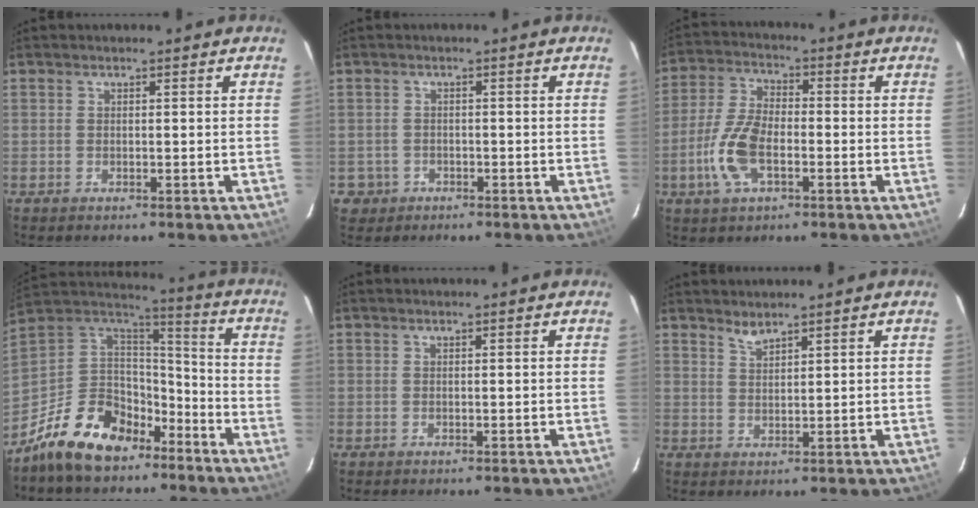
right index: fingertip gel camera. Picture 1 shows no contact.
{"total": 3.4, "force": [-1.2, 3.2, 0.3], "torque": [-0.016, 0.013, -0.015]}
{"total": 10.2, "force": [-3.4, 5.0, 8.2], "torque": [-0.182, 0.003, -0.067]}
{"total": 18.7, "force": [-12.2, 10.7, 9.3], "torque": [-0.211, 0.023, -0.201]}
{"total": 0.0}
{"total": 2.1, "force": [2.0, 0.2, 0.7], "torque": [-0.011, 0.001, 0.036]}